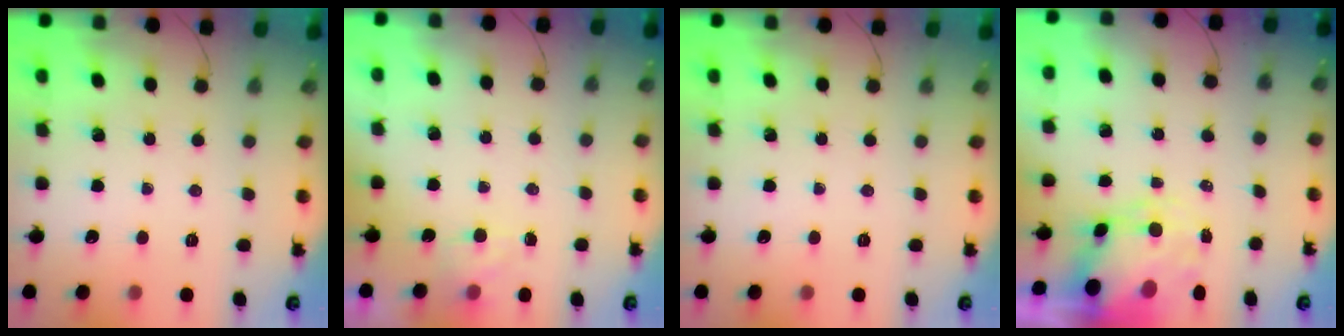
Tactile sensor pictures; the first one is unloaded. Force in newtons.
{"total": 4.1, "press": 4.0, "slide": 1.2}
{"total": 0.0}
{"total": 7.2, "press": 6.9, "slide": 2.2}